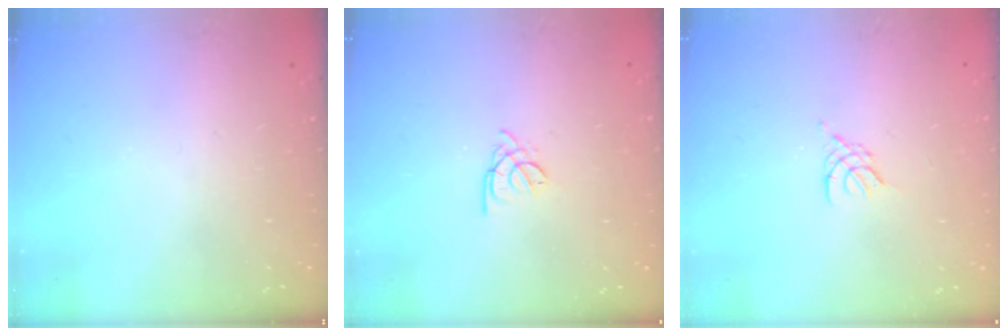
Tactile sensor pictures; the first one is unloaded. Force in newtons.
{"total": 1.8, "press": 1.7, "slide": 0.5}
{"total": 2.4, "press": 2.3, "slide": 0.5}